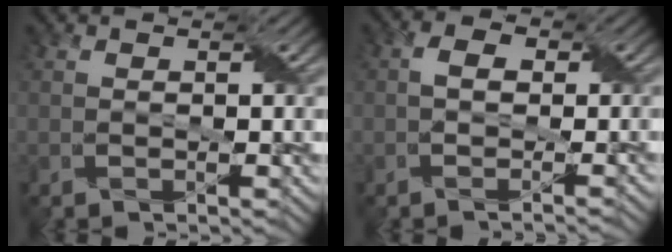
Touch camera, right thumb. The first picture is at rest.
{"total": 2.8, "force": [-0.9, 1.5, 2.2], "torque": [-0.036, 0.004, -0.013]}